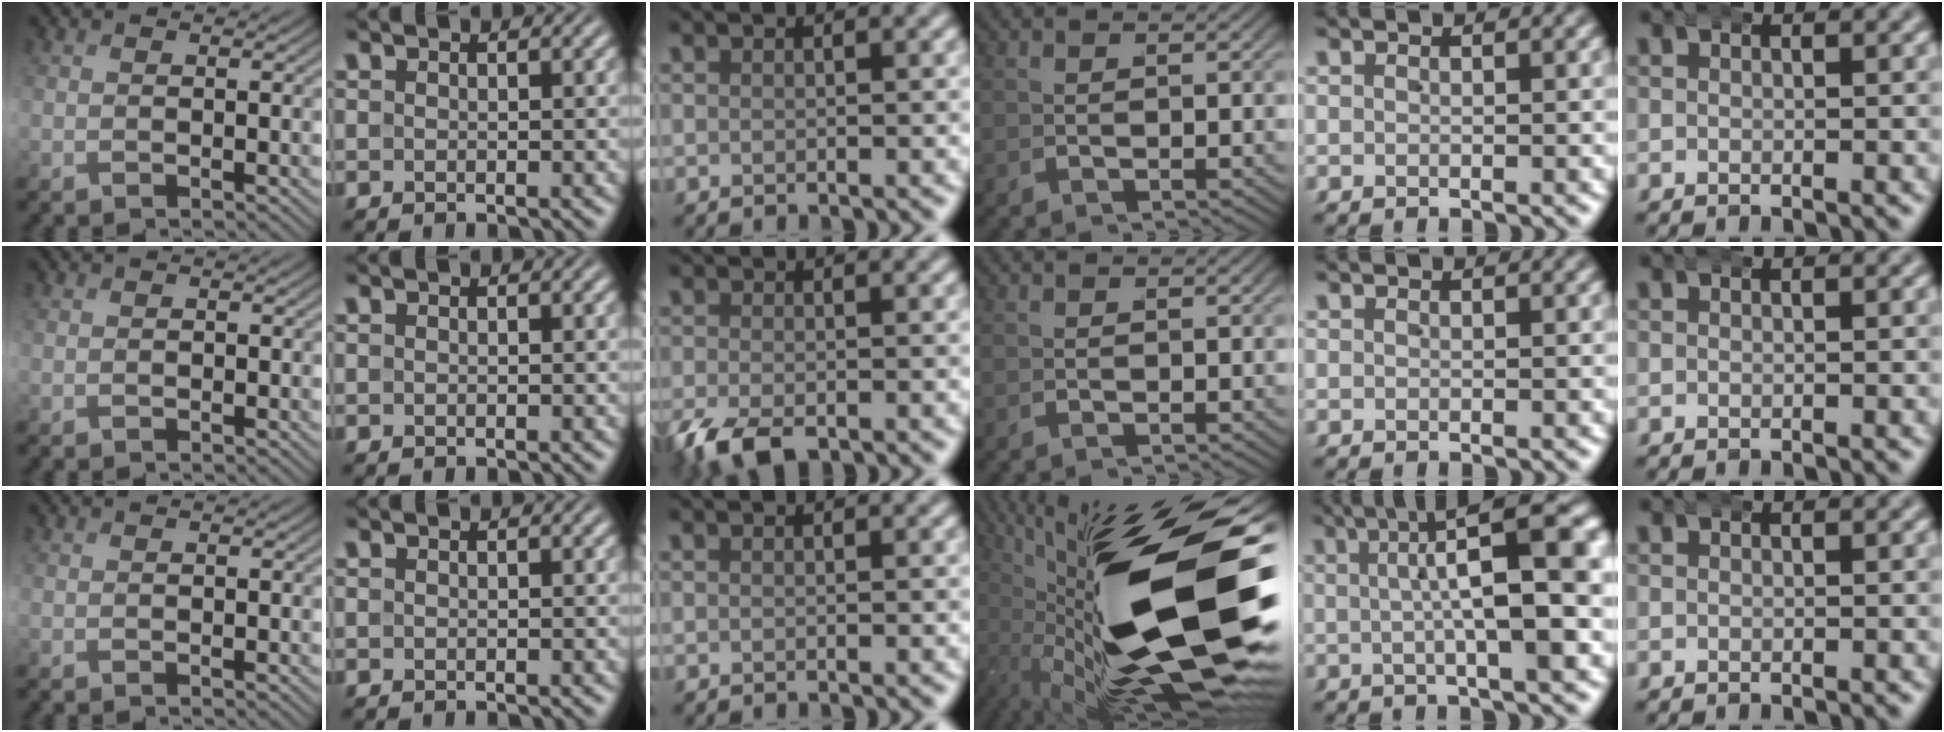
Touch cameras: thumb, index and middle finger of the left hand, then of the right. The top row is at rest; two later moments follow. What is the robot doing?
{"motion": "wrap", "object": "arm wrap"}